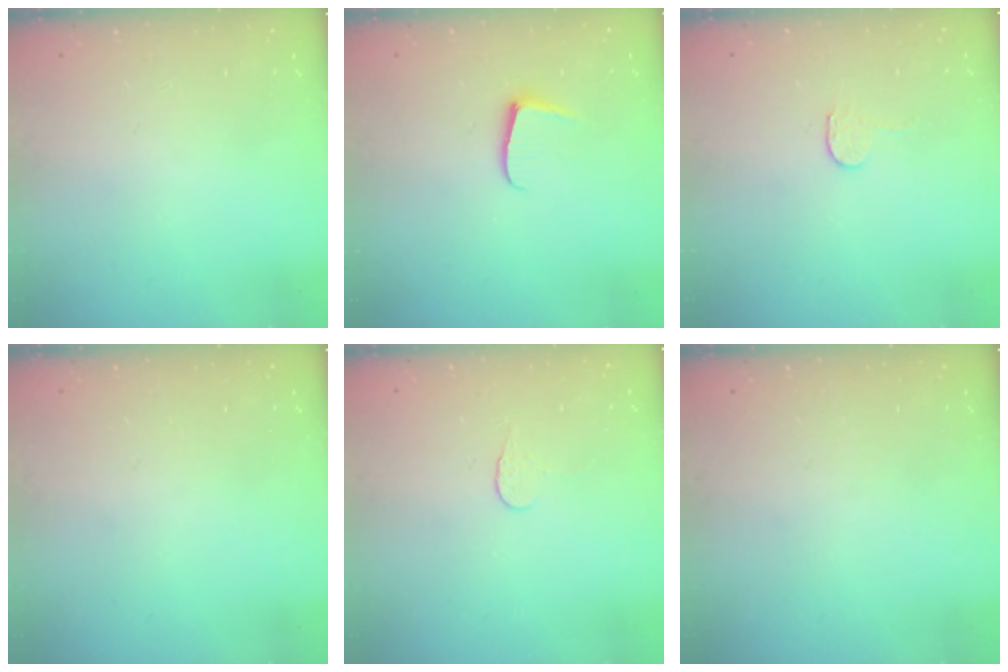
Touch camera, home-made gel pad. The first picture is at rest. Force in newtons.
{"total": 5.7, "press": 5.7, "slide": 0.6}
{"total": 2.3, "press": 2.3, "slide": 0.2}
{"total": 0.0}
{"total": 3.9, "press": 3.9, "slide": 0.4}
{"total": 0.0}